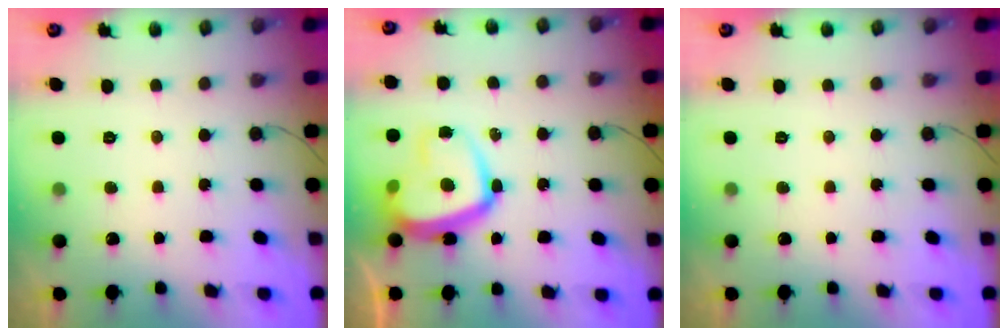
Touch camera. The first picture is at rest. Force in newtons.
{"total": 14.8, "press": 14.7, "slide": 1.4}
{"total": 0.0}